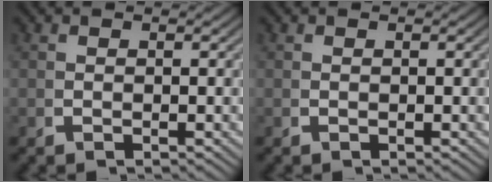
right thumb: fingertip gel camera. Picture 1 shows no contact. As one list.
[{"total": 0.0}]